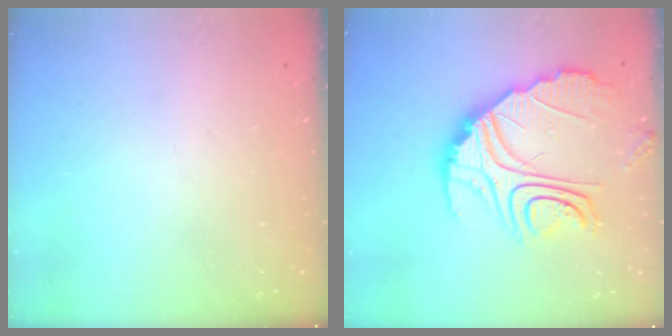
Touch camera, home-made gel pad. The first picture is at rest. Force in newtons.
{"total": 15.7, "press": 15.6, "slide": 1.4}